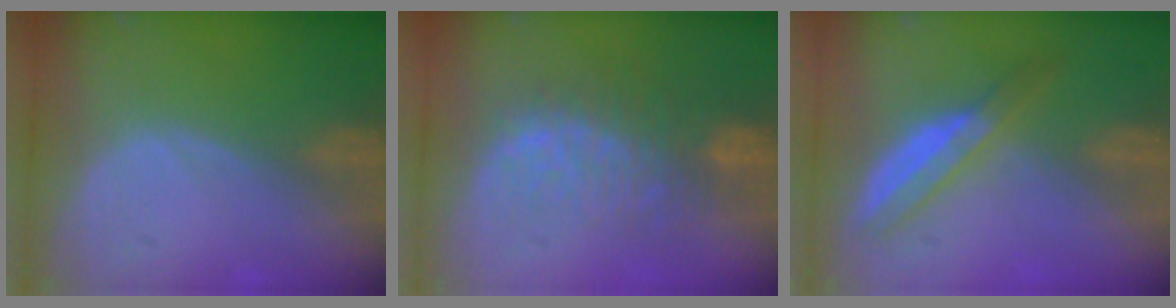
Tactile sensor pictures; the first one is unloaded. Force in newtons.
{"total": 10.1, "press": 8.6, "slide": 5.3}
{"total": 5.9, "press": 5.2, "slide": 2.8}